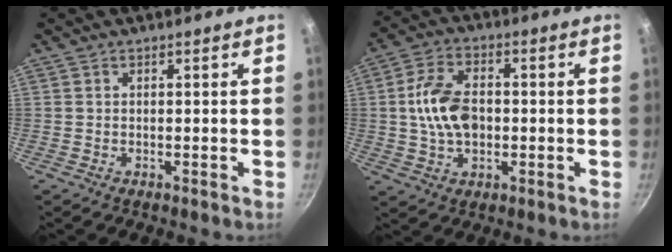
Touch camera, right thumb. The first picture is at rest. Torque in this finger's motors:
{"motor_torque": [0.13, 0.35, 0.65, 0.58, 0.16]}